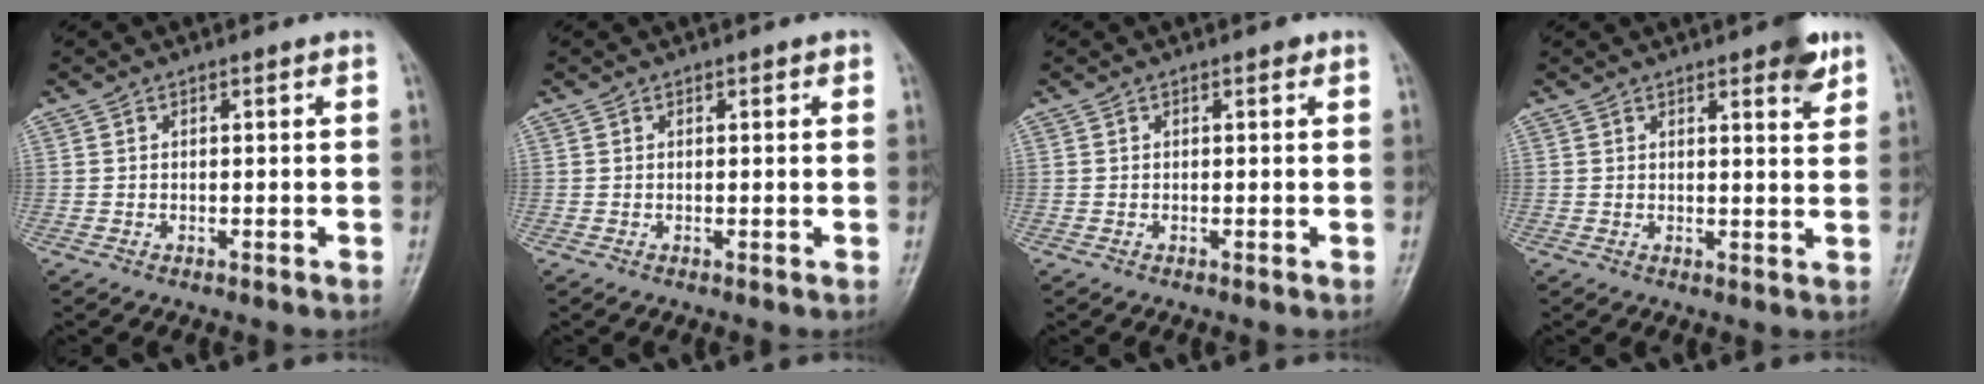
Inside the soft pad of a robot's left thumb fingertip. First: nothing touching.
{"total": 0.7, "force": [0.3, 0.4, 0.5], "torque": [0.000, 0.000, 0.001]}
{"total": 0.6, "force": [0.2, 0.4, 0.3], "torque": [0.000, 0.001, -0.002]}
{"total": 5.2, "force": [3.1, 1.5, 3.8], "torque": [-0.039, -0.014, 0.034]}